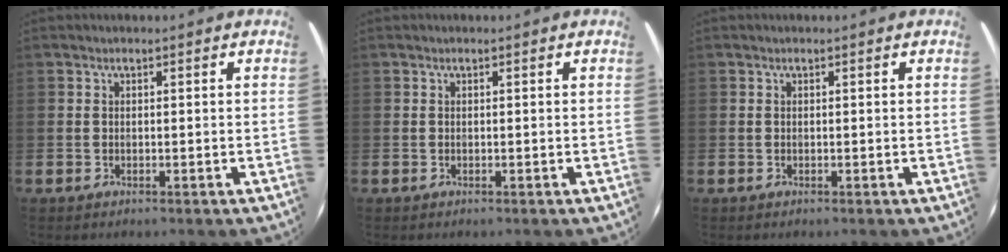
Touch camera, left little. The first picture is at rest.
{"total": 0.0}
{"total": 0.0}